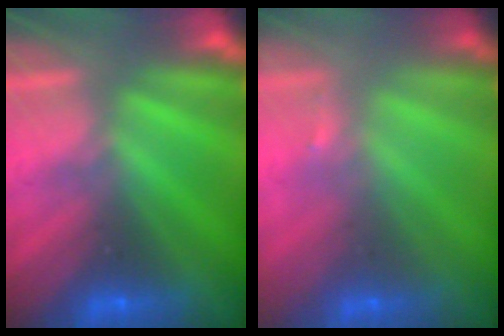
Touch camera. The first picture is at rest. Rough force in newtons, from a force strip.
{"total": 1.6}